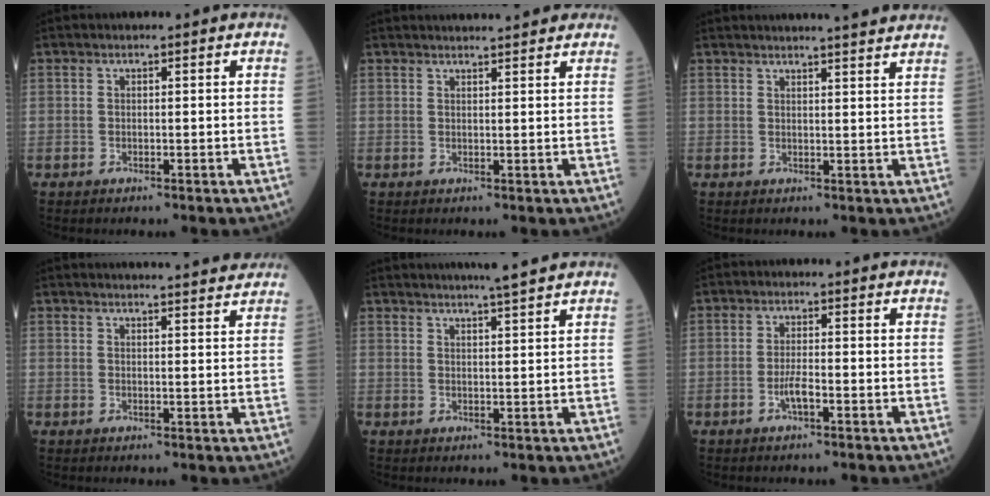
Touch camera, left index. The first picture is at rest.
{"total": 9.7, "force": [8.8, 1.2, 3.9], "torque": [-0.052, 0.030, 0.104]}
{"total": 10.4, "force": [9.6, -0.1, 4.0], "torque": [-0.060, 0.012, 0.106]}
{"total": 13.7, "force": [13.0, 0.4, 4.1], "torque": [-0.049, 0.005, 0.153]}
{"total": 7.9, "force": [7.1, -0.6, 3.6], "torque": [-0.058, 0.009, 0.092]}
{"total": 2.4, "force": [-1.1, 0.3, 2.1], "torque": [-0.044, 0.000, -0.023]}